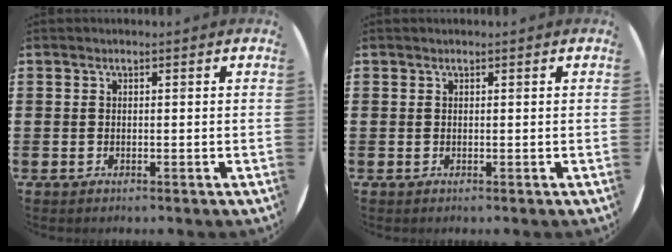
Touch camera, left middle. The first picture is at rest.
{"total": 0.0}